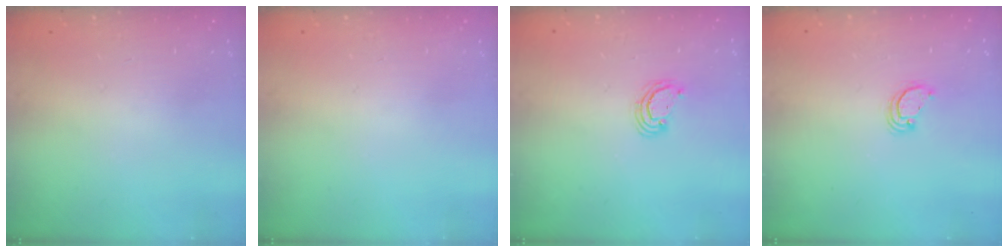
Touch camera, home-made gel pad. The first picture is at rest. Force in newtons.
{"total": 0.0}
{"total": 3.1, "press": 3.1, "slide": 0.3}
{"total": 2.9, "press": 2.9, "slide": 0.1}